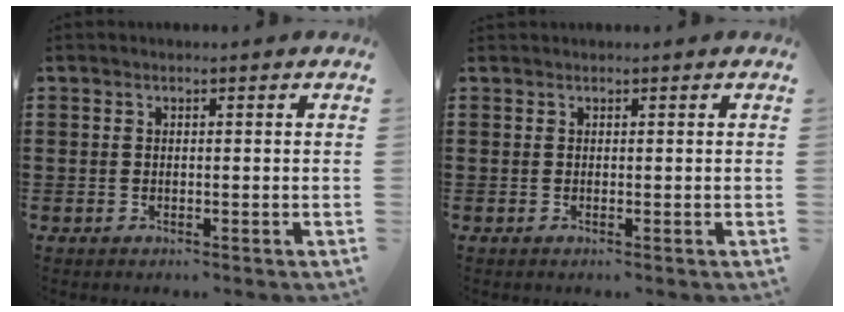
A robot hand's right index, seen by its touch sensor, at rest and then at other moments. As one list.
[{"total": 0.0}]